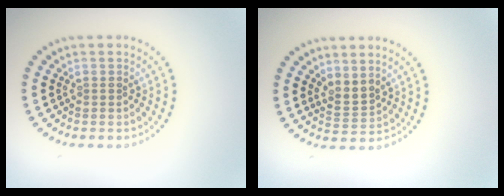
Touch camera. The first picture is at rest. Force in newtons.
{"total": 2.1, "press": 1.6, "slide": 1.3}